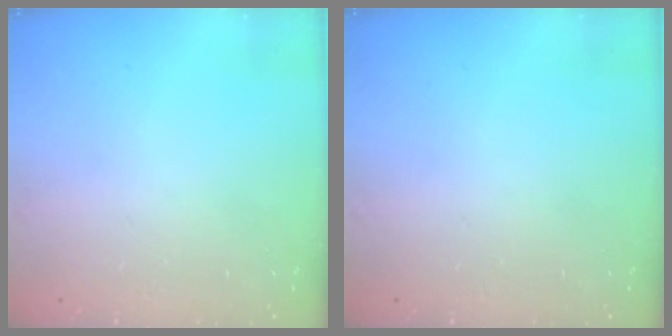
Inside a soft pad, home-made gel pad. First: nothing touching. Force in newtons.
{"total": 0.0}